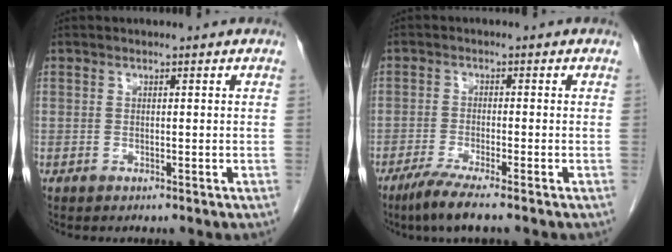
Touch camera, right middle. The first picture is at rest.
{"total": 5.2, "force": [-3.8, -0.4, 3.5], "torque": [-0.067, -0.015, -0.072]}